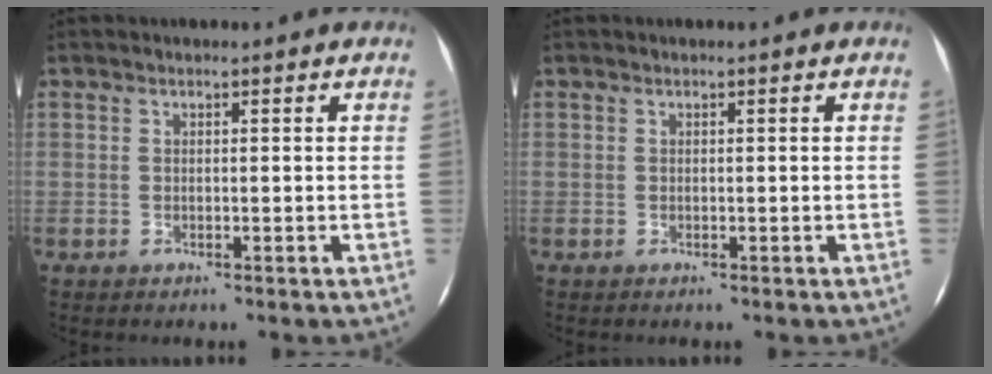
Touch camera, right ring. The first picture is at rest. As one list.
[{"total": 0.0}]